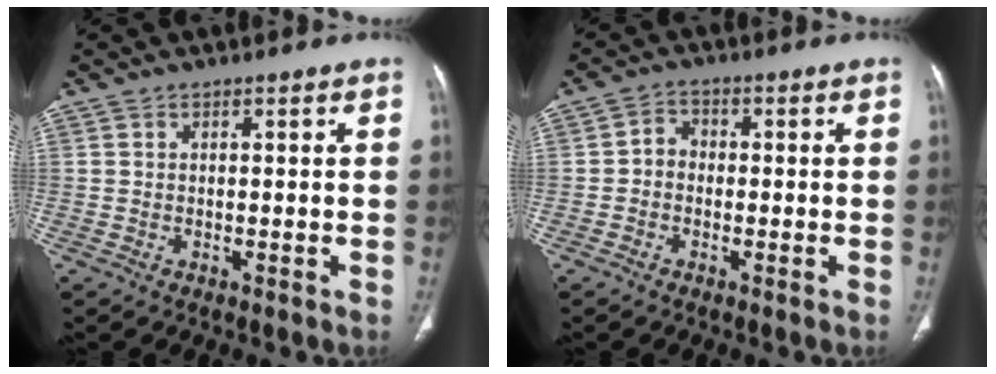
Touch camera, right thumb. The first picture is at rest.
{"total": 2.9, "force": [-0.6, 2.4, 1.5], "torque": [-0.008, 0.012, -0.022]}